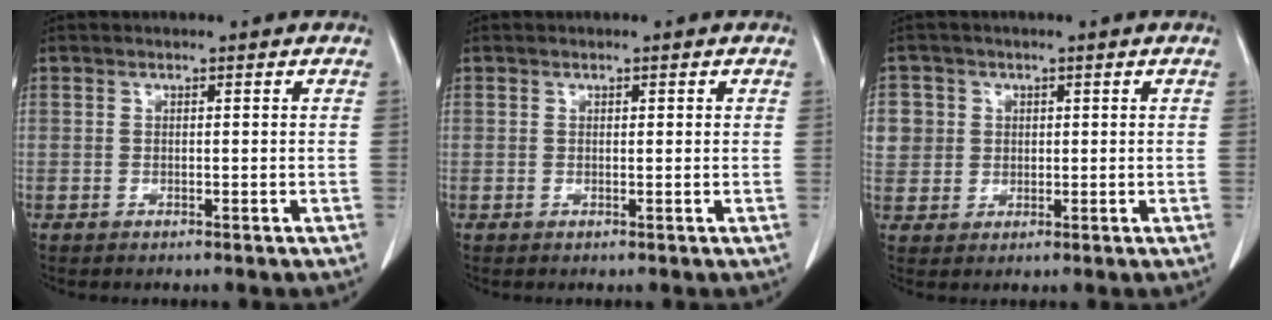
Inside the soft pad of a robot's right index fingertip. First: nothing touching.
{"total": 0.5, "force": [0.2, 0.2, 0.4], "torque": [-0.006, 0.000, 0.004]}
{"total": 7.3, "force": [1.8, 6.9, 1.5], "torque": [-0.042, 0.018, 0.044]}